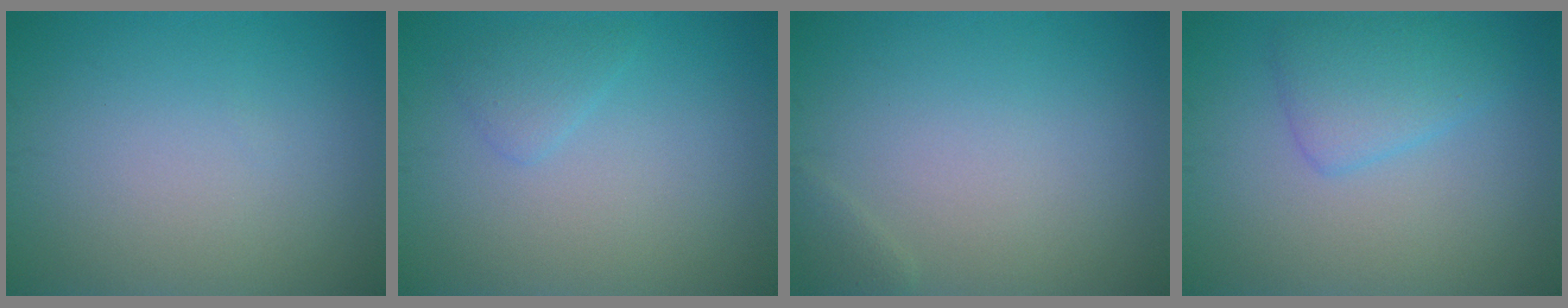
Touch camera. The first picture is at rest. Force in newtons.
{"total": 1.4, "press": 1.4, "slide": 0.1}
{"total": 0.8, "press": 0.8, "slide": 0.1}
{"total": 3.1, "press": 3.1, "slide": 0.1}